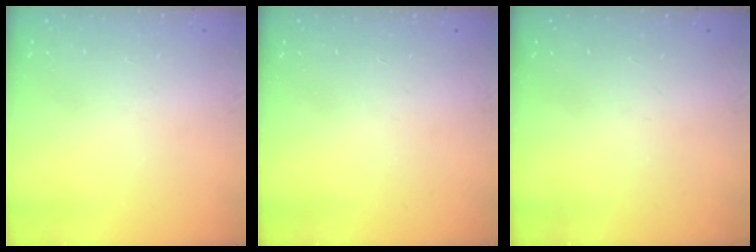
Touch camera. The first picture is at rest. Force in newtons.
{"total": 0.0}
{"total": 0.0}